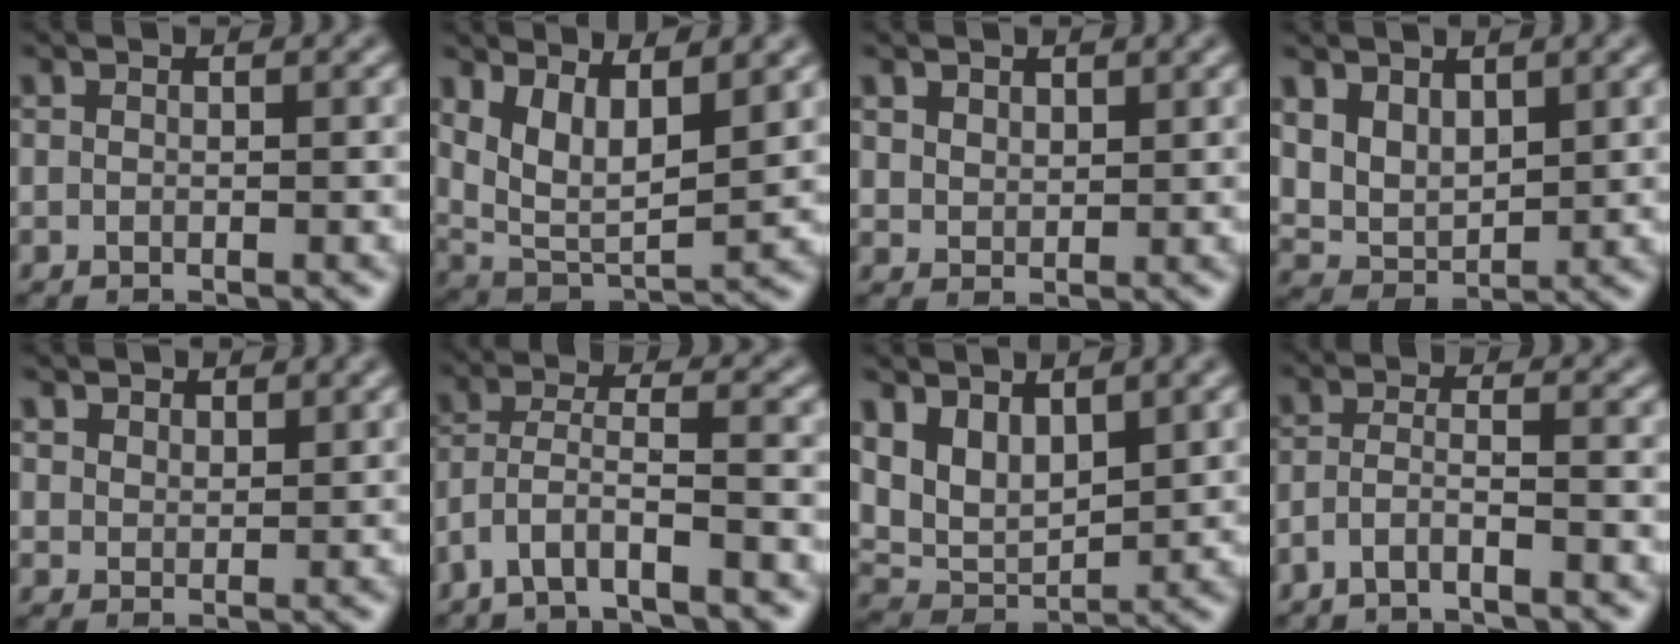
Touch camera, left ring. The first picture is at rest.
{"total": 6.5, "force": [2.9, 2.9, 5.1], "torque": [-0.107, -0.018, 0.061]}
{"total": 2.0, "force": [1.4, 1.3, 0.5], "torque": [-0.020, -0.009, 0.033]}
{"total": 4.1, "force": [1.9, 2.6, 2.5], "torque": [-0.059, -0.015, 0.038]}
{"total": 2.3, "force": [2.0, 1.2, 0.4], "torque": [-0.019, -0.009, 0.043]}
{"total": 4.4, "force": [-3.1, 0.9, 3.0], "torque": [-0.060, 0.000, -0.065]}
{"total": 5.7, "force": [2.6, 3.4, 3.7], "torque": [-0.076, -0.015, 0.051]}
{"total": 2.6, "force": [-2.0, 0.3, 1.7], "torque": [-0.035, 0.002, -0.048]}